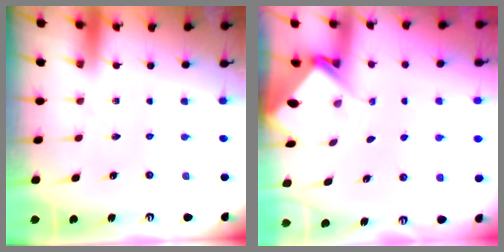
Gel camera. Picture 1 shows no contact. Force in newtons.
{"total": 3.8, "press": 3.8, "slide": 0.3}